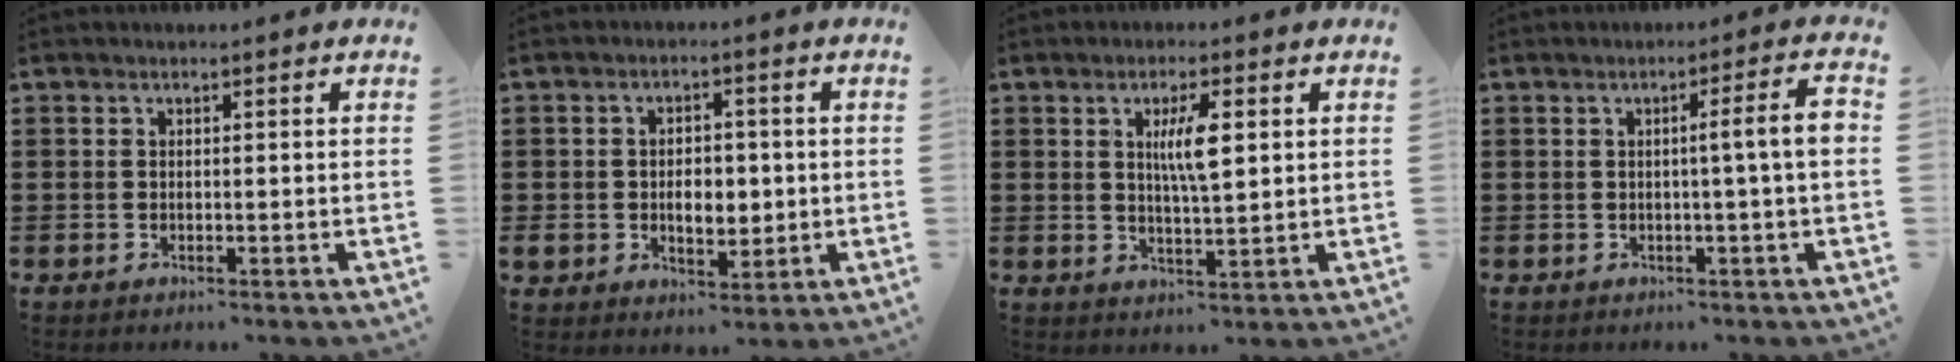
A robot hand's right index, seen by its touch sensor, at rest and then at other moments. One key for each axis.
{"total": 5.4, "fx": -0.4, "fy": 4.2, "fz": 3.4, "tx": -0.058, "ty": 0.006, "tz": -0.013}
{"total": 5.6, "fx": 1.4, "fy": 1.3, "fz": 5.2, "tx": -0.106, "ty": 0.006, "tz": 0.021}
{"total": 5.2, "fx": 0.1, "fy": -0.2, "fz": 5.2, "tx": -0.087, "ty": -0.010, "tz": -0.003}